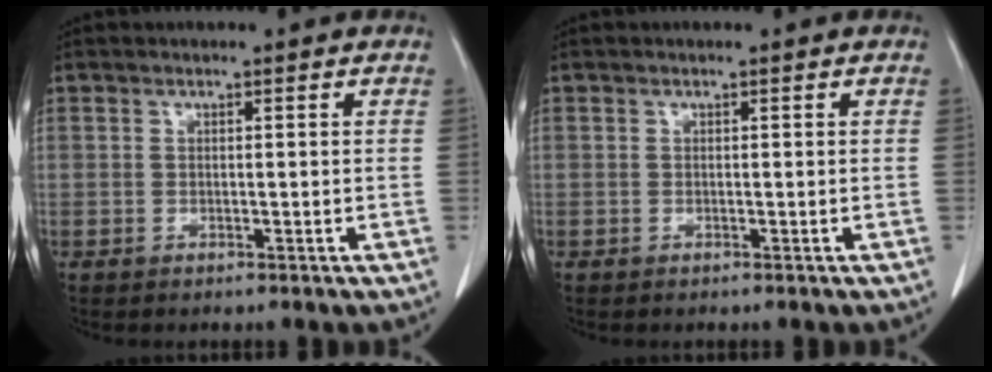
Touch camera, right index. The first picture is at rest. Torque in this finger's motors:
{"motor_torque": [0.17, -0.10, 0.06, 0.01]}